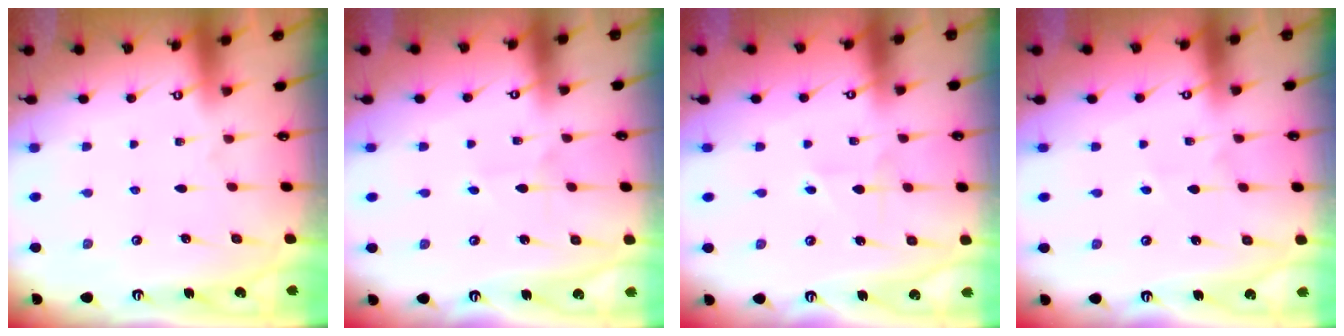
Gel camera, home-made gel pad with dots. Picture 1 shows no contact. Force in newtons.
{"total": 2.7, "press": 2.7, "slide": 0.3}
{"total": 3.0, "press": 3.0, "slide": 0.4}
{"total": 2.3, "press": 2.2, "slide": 0.7}